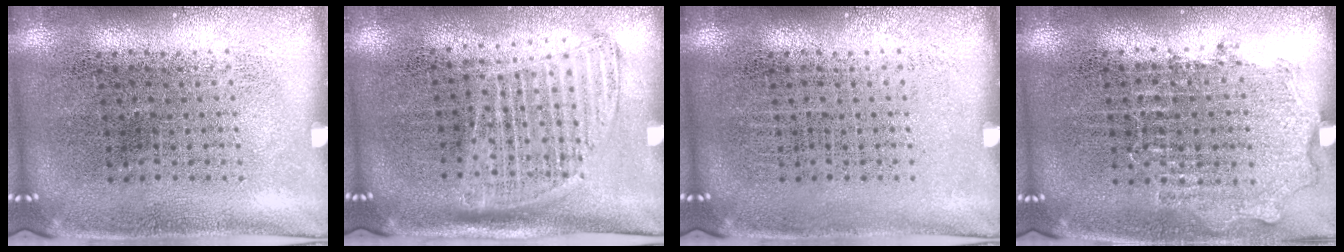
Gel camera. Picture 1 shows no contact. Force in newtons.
{"total": 1.4, "press": 1.2, "slide": 0.7}
{"total": 0.0}
{"total": 0.8, "press": 0.7, "slide": 0.2}